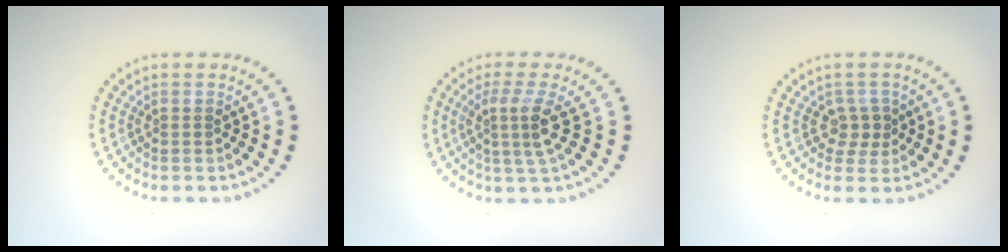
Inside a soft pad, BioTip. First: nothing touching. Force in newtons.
{"total": 3.2, "press": 2.3, "slide": 2.3}
{"total": 1.9, "press": 1.5, "slide": 1.1}